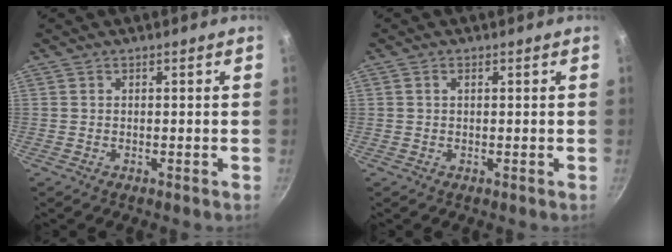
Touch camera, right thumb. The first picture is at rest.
{"total": 0.9, "force": [0.3, 0.5, 0.7], "torque": [-0.011, 0.004, 0.005]}